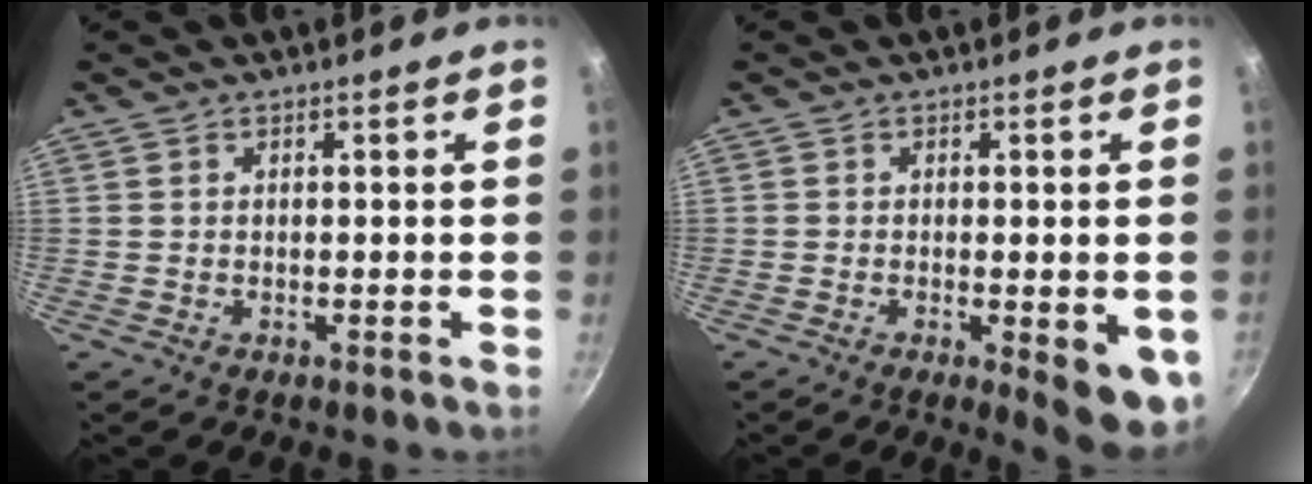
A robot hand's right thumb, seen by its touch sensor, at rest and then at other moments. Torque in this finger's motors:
{"motor_torque": [-0.13, 0.47, 0.05, 0.01, 0.08]}